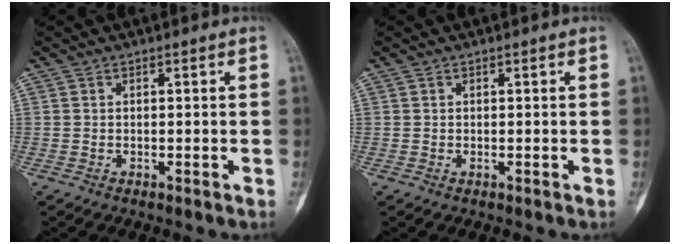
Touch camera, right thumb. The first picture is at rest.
{"total": 0.0}